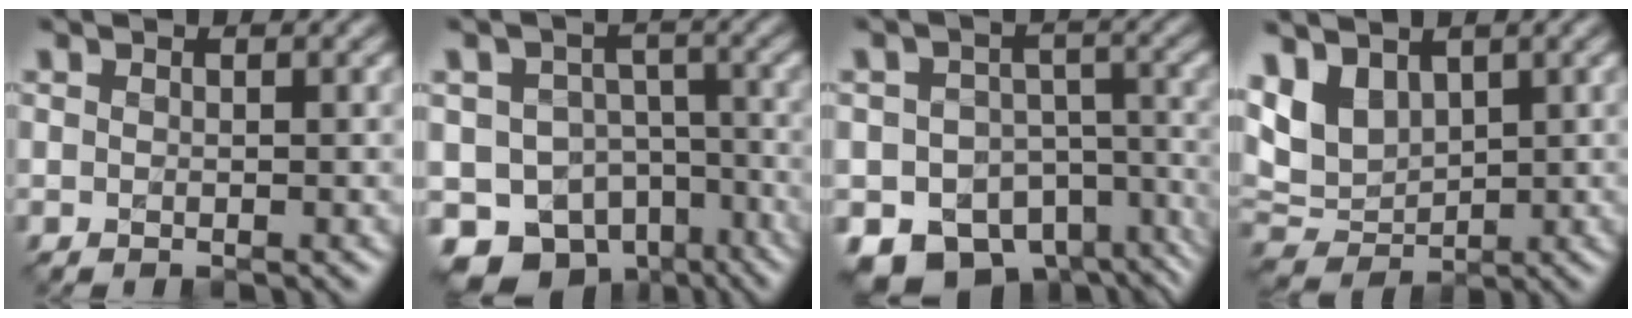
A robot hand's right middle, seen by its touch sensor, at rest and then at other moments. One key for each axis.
{"total": 10.5, "fx": -6.6, "fy": 7.1, "fz": 3.9, "tx": -0.051, "ty": -0.005, "tz": -0.091}
{"total": 12.4, "fx": -7.8, "fy": 8.4, "fz": 4.8, "tx": -0.070, "ty": -0.014, "tz": -0.098}
{"total": 4.7, "fx": 2.2, "fy": 3.2, "fz": 2.8, "tx": -0.059, "ty": -0.002, "tz": 0.042}